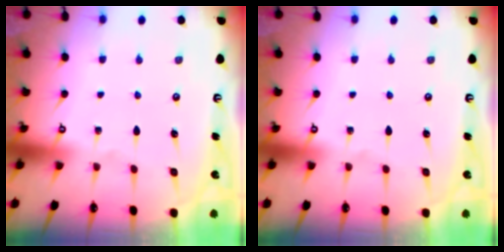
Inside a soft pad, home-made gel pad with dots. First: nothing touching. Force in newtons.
{"total": 0.0}